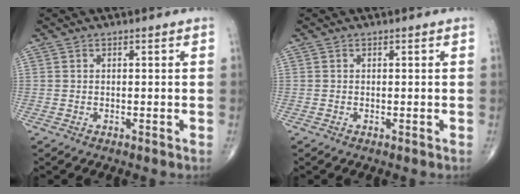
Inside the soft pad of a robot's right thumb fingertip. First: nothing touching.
{"total": 0.0}